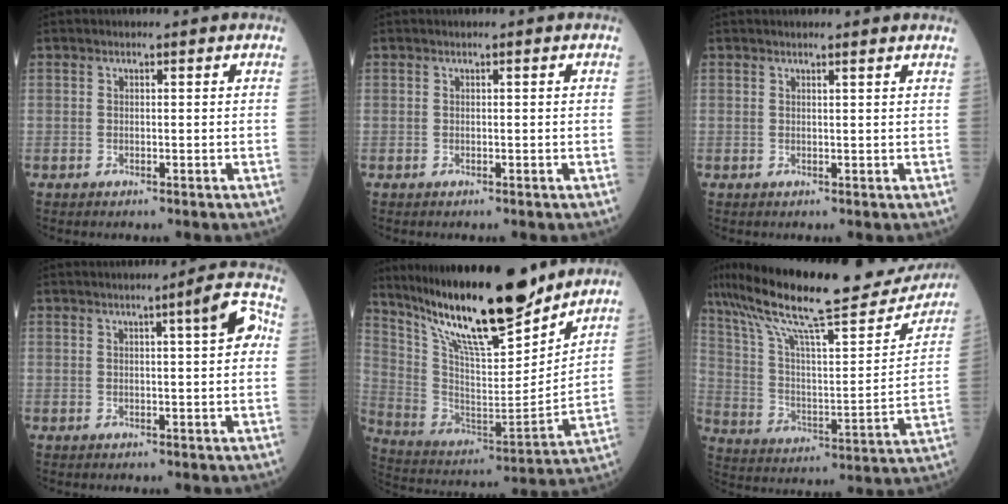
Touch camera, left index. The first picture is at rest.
{"total": 0.0}
{"total": 1.3, "force": [1.1, -0.4, 0.5], "torque": [-0.025, -0.005, 0.018]}
{"total": 4.4, "force": [1.0, 0.4, 4.2], "torque": [-0.054, 0.014, 0.010]}
{"total": 22.7, "force": [18.0, 3.6, 13.3], "torque": [-0.239, -0.019, 0.313]}
{"total": 27.1, "force": [22.9, 4.2, 13.7], "torque": [-0.238, -0.007, 0.338]}